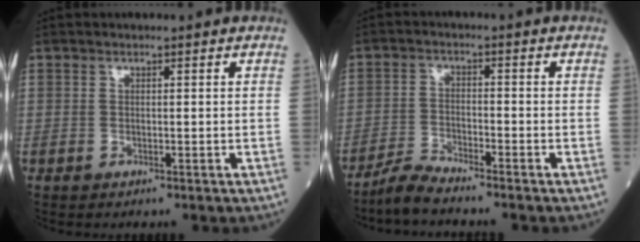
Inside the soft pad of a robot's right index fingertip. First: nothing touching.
{"total": 3.9, "force": [-3.8, -0.4, 0.9], "torque": [-0.020, -0.018, -0.077]}